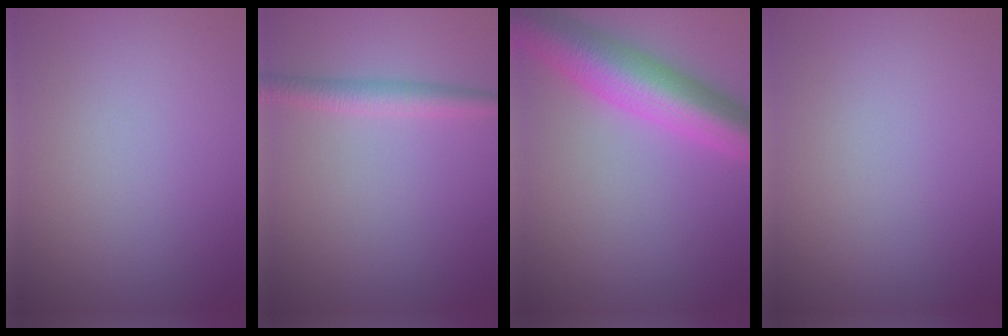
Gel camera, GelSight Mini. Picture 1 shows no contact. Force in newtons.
{"total": 2.6, "press": 2.6, "slide": 0.0}
{"total": 8.7, "press": 8.7, "slide": 0.4}
{"total": 0.0}